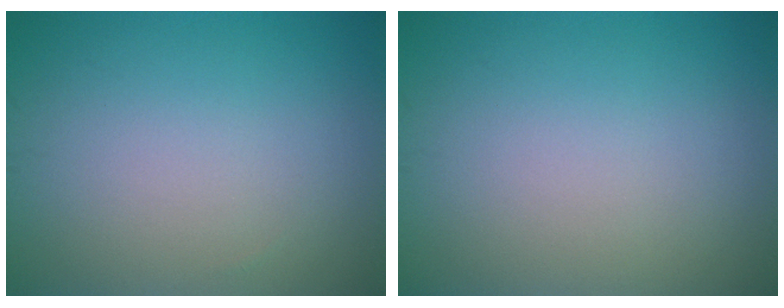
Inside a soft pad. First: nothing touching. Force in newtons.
{"total": 0.0}